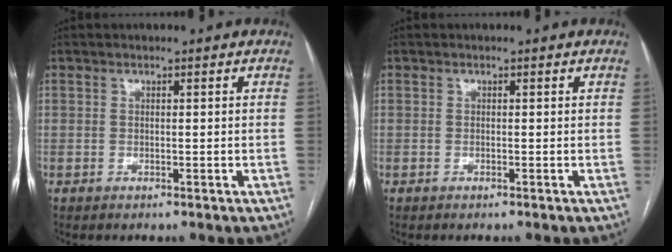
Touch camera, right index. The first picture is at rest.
{"total": 0.0}